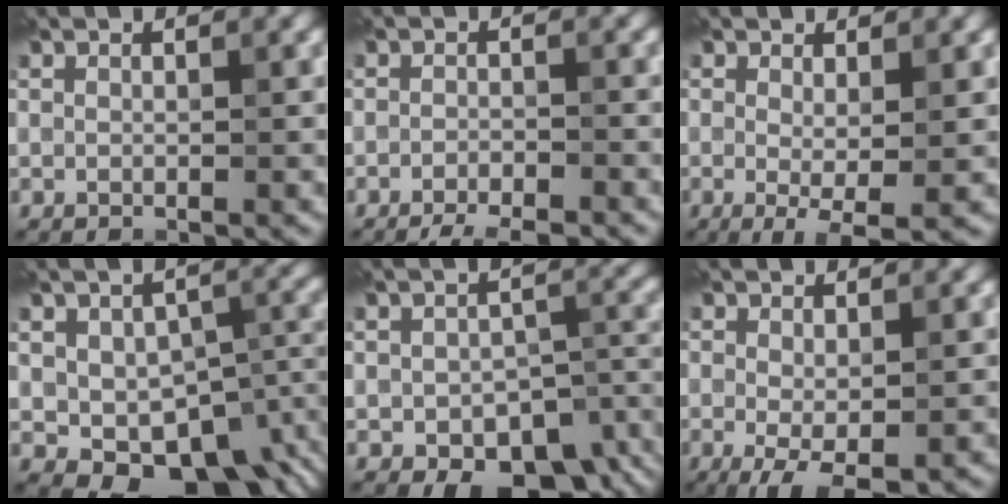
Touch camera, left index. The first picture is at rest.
{"total": 3.6, "force": [-3.0, 0.9, 1.8], "torque": [-0.028, -0.004, -0.047]}
{"total": 3.2, "force": [-0.2, 0.7, 3.1], "torque": [-0.051, -0.010, -0.003]}
{"total": 10.9, "force": [-3.4, 6.5, 8.0], "torque": [-0.107, -0.016, -0.034]}
{"total": 9.5, "force": [-4.4, 5.5, 6.4], "torque": [-0.080, -0.030, -0.046]}
{"total": 3.6, "force": [-1.1, 1.4, 3.2], "torque": [-0.061, -0.014, -0.012]}